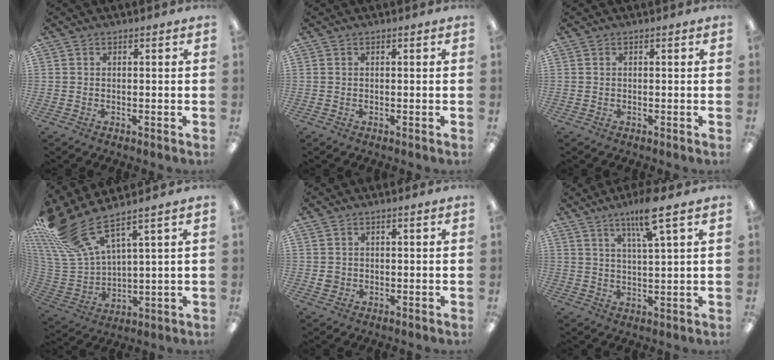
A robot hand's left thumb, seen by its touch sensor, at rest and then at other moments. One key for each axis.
{"total": 0.0}
{"total": 0.0}
{"total": 15.6, "fx": 11.7, "fy": 5.1, "fz": 9.0, "tx": -0.209, "ty": -0.075, "tz": 0.214}
{"total": 2.2, "fx": 0.4, "fy": 2.0, "fz": 0.8, "tx": -0.017, "ty": 0.004, "tz": 0.007}
{"total": 8.7, "fx": 5.5, "fy": 0.9, "fz": 6.7, "tx": -0.120, "ty": -0.016, "tz": 0.087}